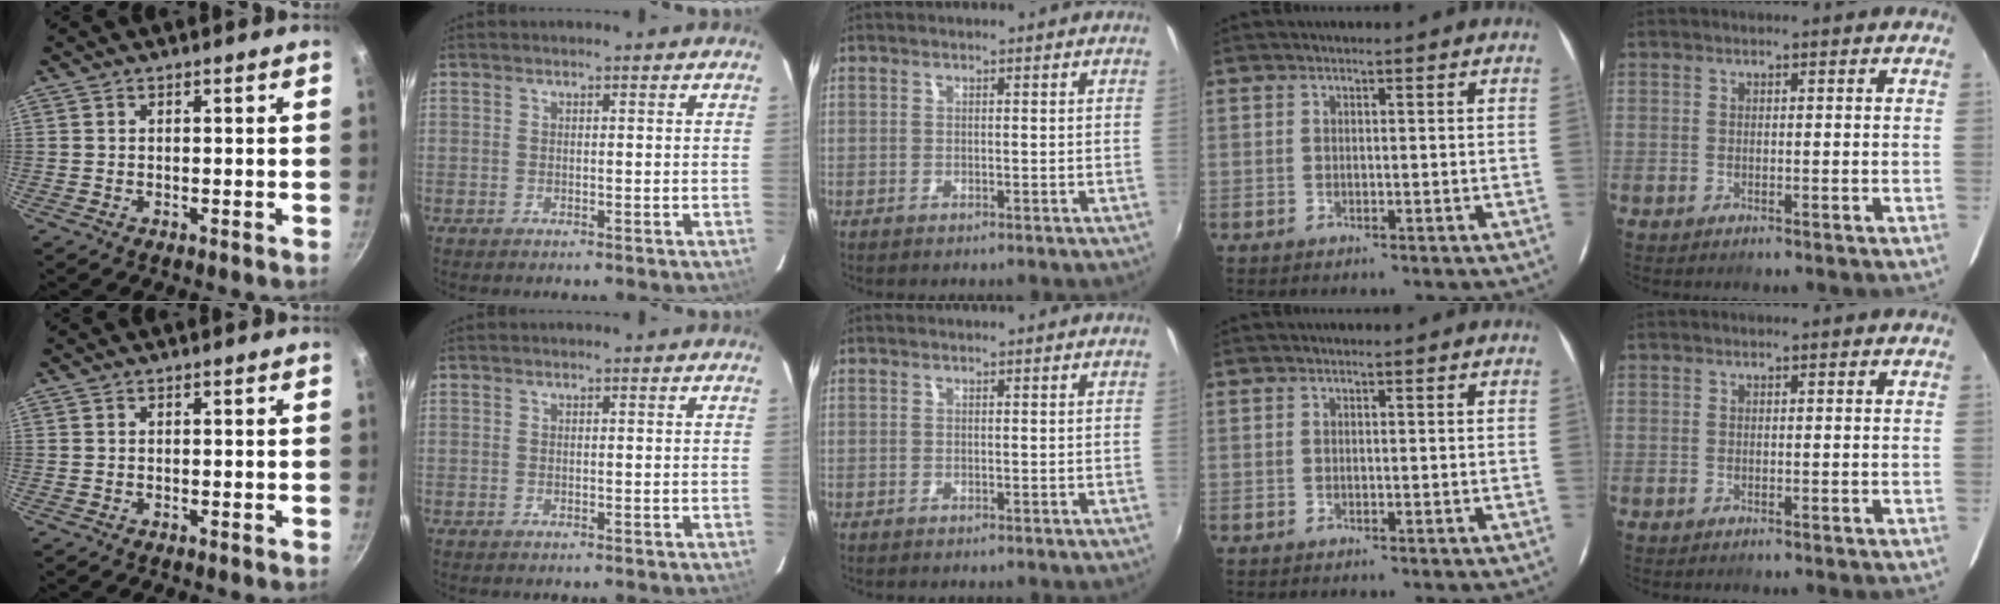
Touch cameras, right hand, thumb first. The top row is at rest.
{}